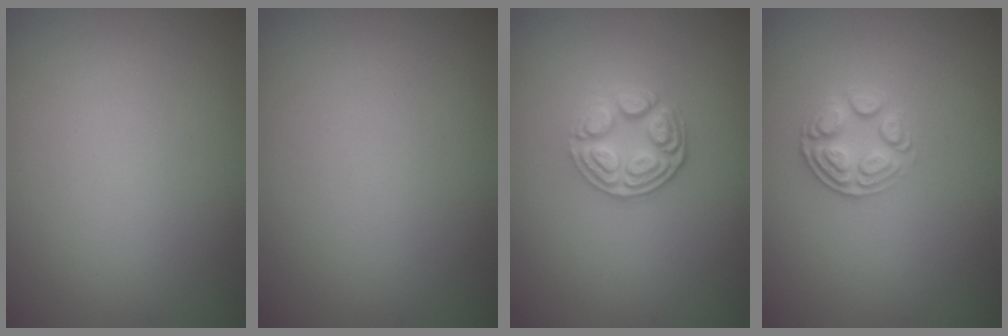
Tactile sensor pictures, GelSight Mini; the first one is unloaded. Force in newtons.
{"total": 0.0}
{"total": 3.6, "press": 3.1, "slide": 1.9}
{"total": 2.7, "press": 2.4, "slide": 1.2}